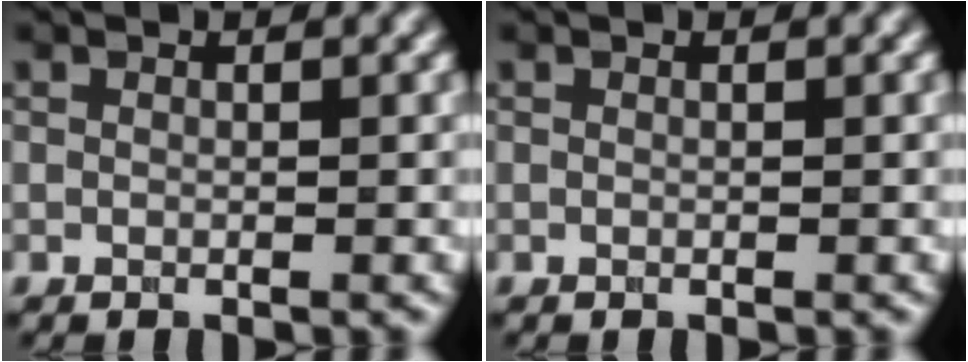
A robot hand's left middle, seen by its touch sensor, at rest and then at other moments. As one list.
[{"total": 0.0}]